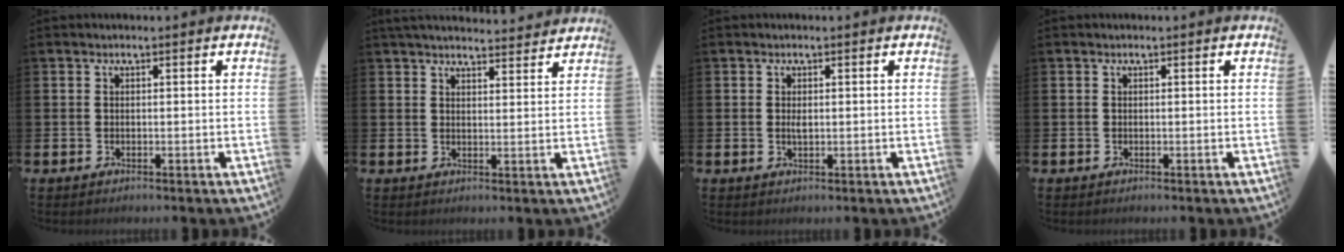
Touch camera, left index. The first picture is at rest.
{"total": 3.9, "force": [3.9, 0.3, 0.4], "torque": [-0.005, -0.024, 0.069]}
{"total": 1.0, "force": [0.1, 0.4, 0.9], "torque": [-0.016, 0.002, 0.001]}
{"total": 0.0}